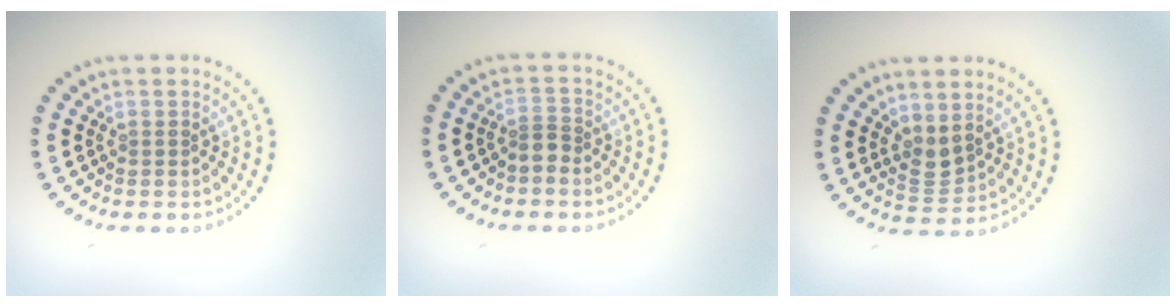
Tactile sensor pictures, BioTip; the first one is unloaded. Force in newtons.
{"total": 1.2, "press": 0.9, "slide": 0.8}
{"total": 1.9, "press": 1.6, "slide": 1.1}